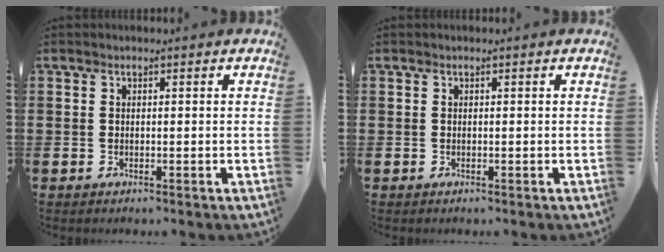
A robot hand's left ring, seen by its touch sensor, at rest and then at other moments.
{"total": 0.0}